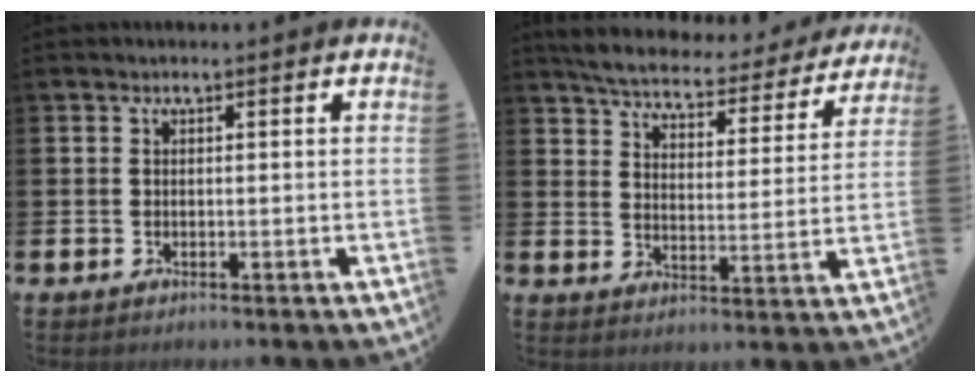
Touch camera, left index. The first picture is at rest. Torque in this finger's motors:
{"motor_torque": [0.90, -1.23, 0.03, 0.09]}